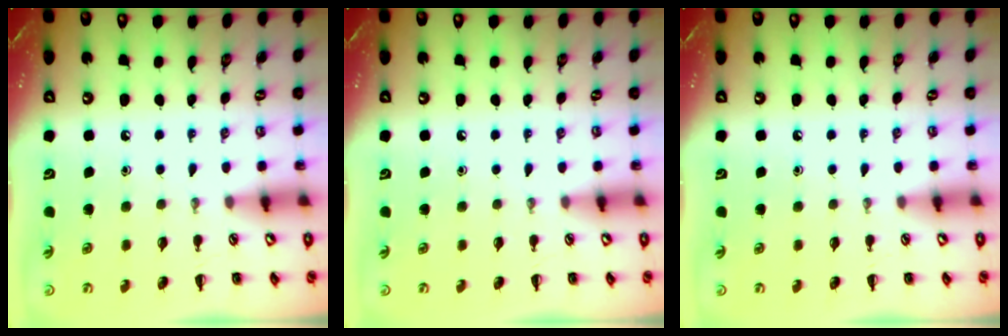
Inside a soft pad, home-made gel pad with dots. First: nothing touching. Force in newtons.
{"total": 0.0}
{"total": 0.0}